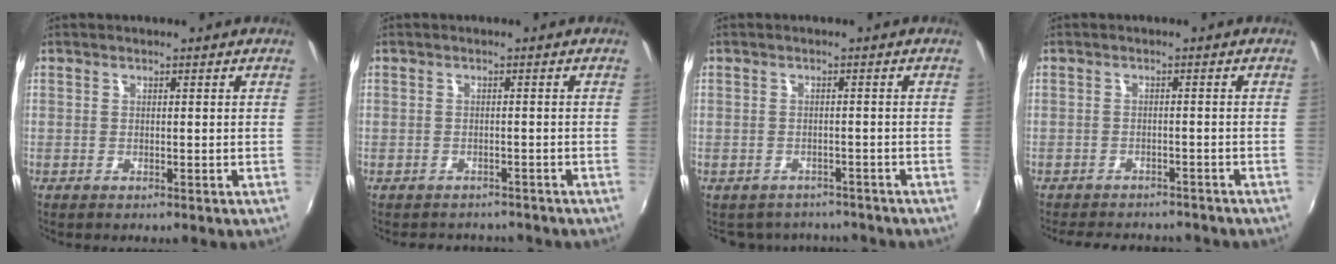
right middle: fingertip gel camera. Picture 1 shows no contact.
{"total": 4.1, "force": [-3.5, 2.0, 0.6], "torque": [-0.015, 0.004, -0.049]}
{"total": 6.2, "force": [-5.5, 2.8, 1.1], "torque": [-0.029, -0.003, -0.073]}
{"total": 9.9, "force": [-8.6, 3.4, 3.4], "torque": [-0.080, -0.004, -0.119]}